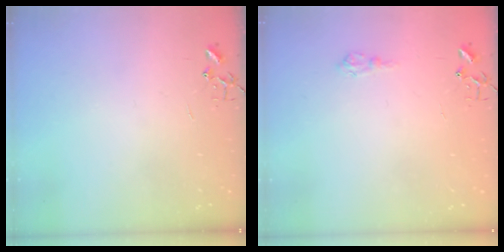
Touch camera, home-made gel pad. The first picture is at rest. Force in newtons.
{"total": 5.2, "press": 5.1, "slide": 0.6}